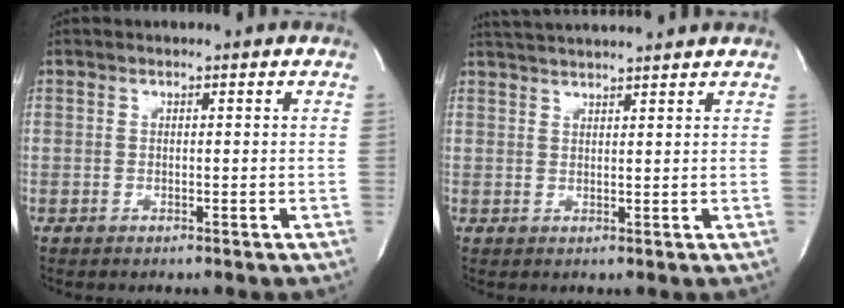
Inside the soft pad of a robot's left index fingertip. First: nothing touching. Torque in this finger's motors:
{"motor_torque": [0.30, -0.50, 0.07, 0.01]}